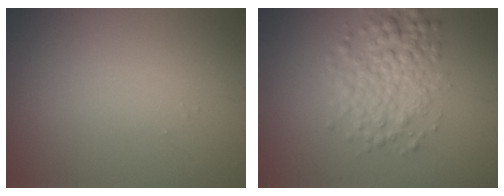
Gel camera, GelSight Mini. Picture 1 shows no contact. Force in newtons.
{"total": 4.4, "press": 4.4, "slide": 0.0}